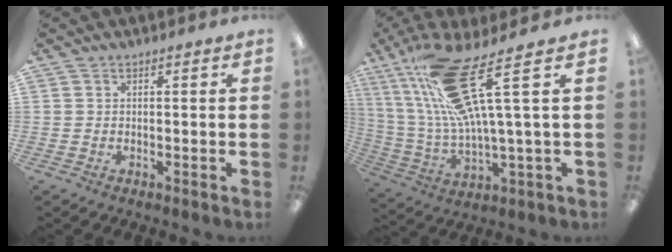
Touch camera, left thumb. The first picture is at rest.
{"total": 22.0, "force": [9.9, 5.0, 19.0], "torque": [-0.377, -0.033, 0.159]}